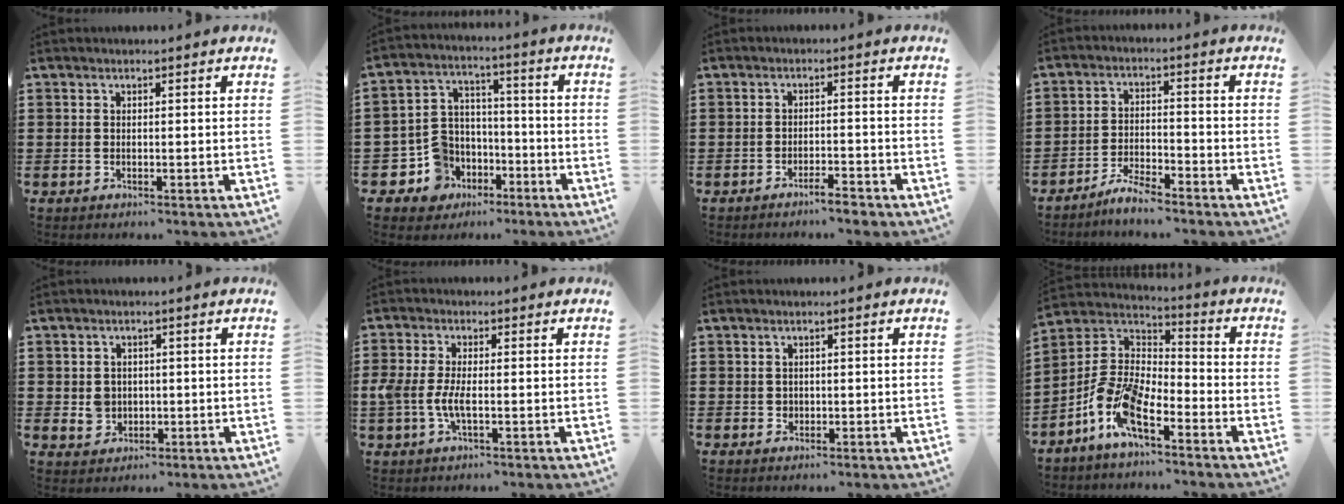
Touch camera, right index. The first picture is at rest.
{"total": 8.7, "force": [-3.9, 7.4, 2.1], "torque": [-0.093, 0.010, -0.071]}
{"total": 2.9, "force": [-2.7, 0.1, 1.2], "torque": [-0.021, 0.001, -0.053]}
{"total": 4.4, "force": [-4.2, 0.4, 1.3], "torque": [-0.032, 0.008, -0.086]}
{"total": 2.6, "force": [-0.1, 2.4, 1.1], "torque": [-0.030, 0.003, -0.003]}
{"total": 4.6, "force": [-1.0, 1.7, 4.1], "torque": [-0.099, -0.006, -0.025]}
{"total": 0.9, "force": [0.2, 0.9, 0.2], "torque": [-0.006, 0.004, 0.004]}
{"total": 11.1, "force": [-7.3, 3.6, 7.6], "torque": [-0.191, -0.007, -0.148]}